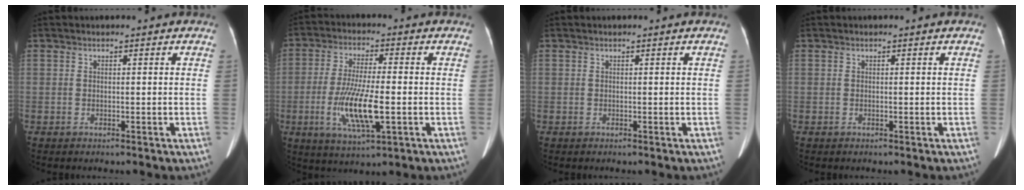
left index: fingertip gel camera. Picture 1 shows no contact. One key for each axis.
{"total": 10.5, "fx": -2.5, "fy": 1.9, "fz": 10.1, "tx": -0.203, "ty": -0.014, "tz": -0.043}
{"total": 0.0}
{"total": 0.0}